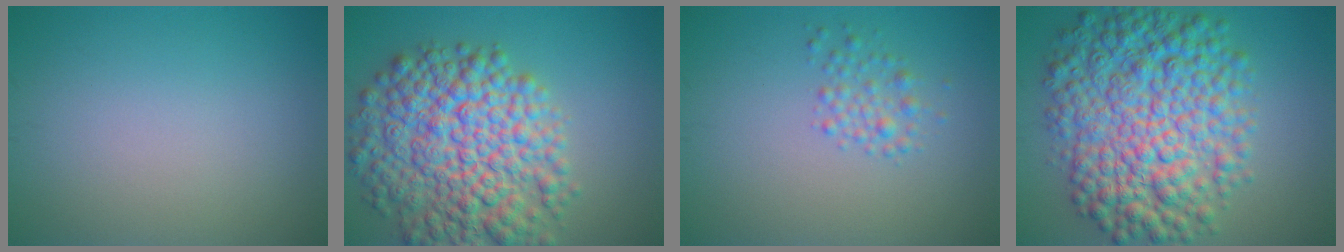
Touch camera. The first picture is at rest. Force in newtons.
{"total": 11.1, "press": 11.1, "slide": 0.4}
{"total": 1.8, "press": 1.8, "slide": 0.1}
{"total": 11.3, "press": 11.3, "slide": 0.1}